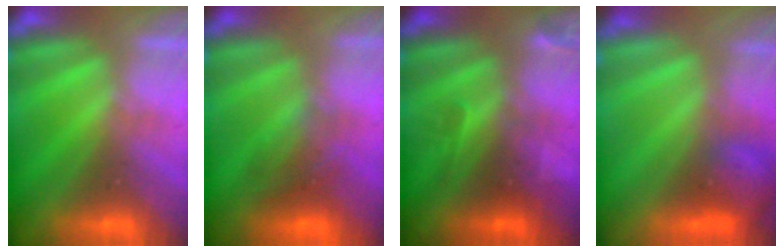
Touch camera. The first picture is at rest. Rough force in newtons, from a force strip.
{"total": 7.3}
{"total": 2.4}
{"total": 8.5}